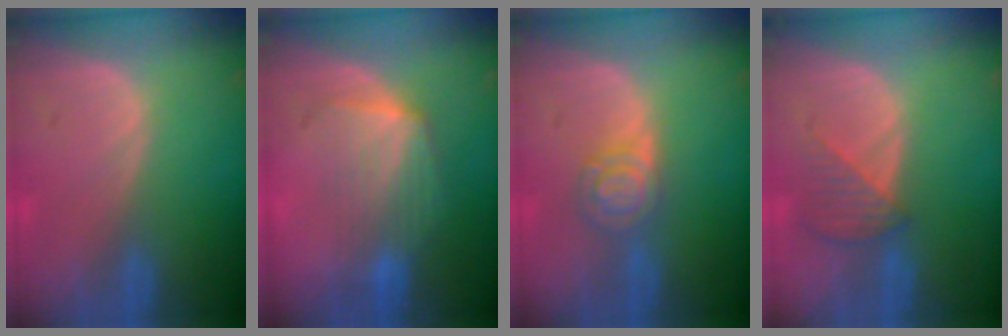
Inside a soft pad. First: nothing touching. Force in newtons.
{"total": 7.1, "press": 6.6, "slide": 2.8}
{"total": 4.8, "press": 4.8, "slide": 0.2}
{"total": 3.9, "press": 3.6, "slide": 1.5}